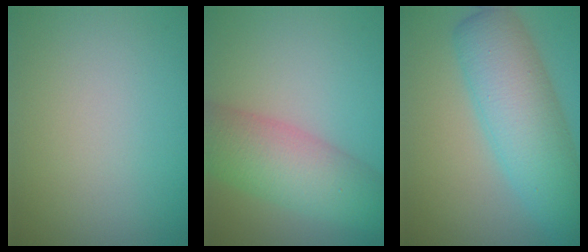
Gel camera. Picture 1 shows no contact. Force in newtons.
{"total": 7.1, "press": 7.1, "slide": 0.1}
{"total": 8.3, "press": 8.2, "slide": 0.1}